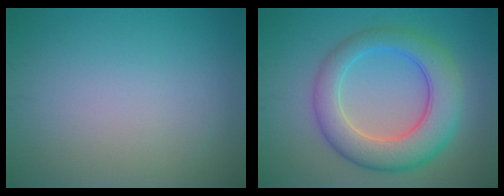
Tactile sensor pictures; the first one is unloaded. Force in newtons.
{"total": 7.5, "press": 7.5, "slide": 0.3}